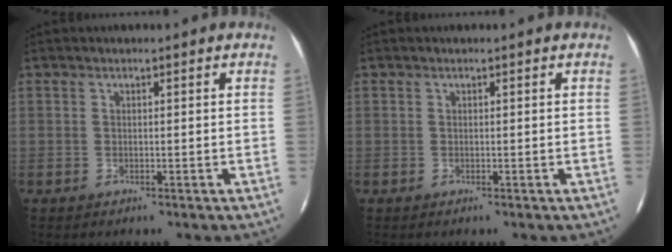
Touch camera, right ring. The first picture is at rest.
{"total": 0.0}